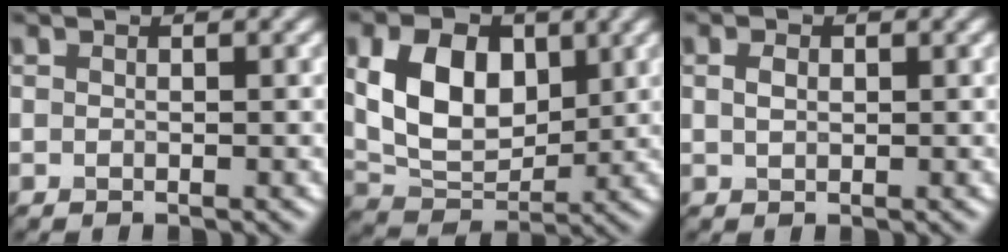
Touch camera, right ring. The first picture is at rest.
{"total": 8.0, "force": [2.0, 5.3, 5.7], "torque": [-0.109, -0.002, 0.039]}
{"total": 1.2, "force": [0.3, 0.8, 0.9], "torque": [-0.020, 0.002, 0.007]}